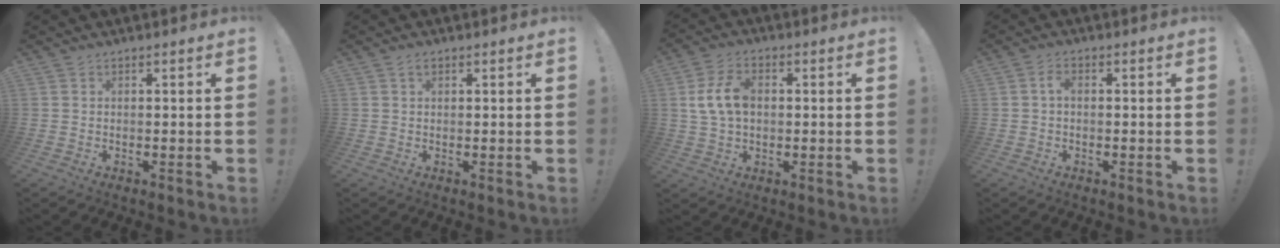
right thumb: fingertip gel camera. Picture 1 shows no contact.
{"total": 0.8, "force": [0.5, 0.5, 0.4], "torque": [-0.009, 0.002, 0.008]}
{"total": 9.6, "force": [1.1, 6.3, 7.2], "torque": [-0.140, 0.008, 0.024]}
{"total": 2.2, "force": [-0.3, 1.2, 1.9], "torque": [-0.042, 0.012, -0.005]}